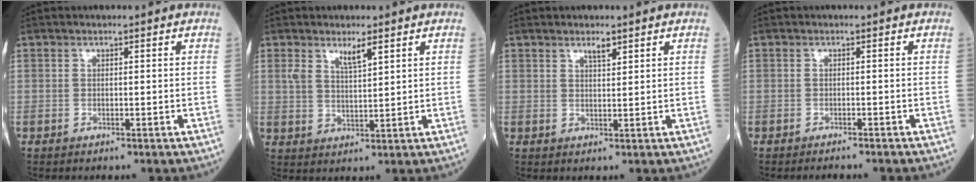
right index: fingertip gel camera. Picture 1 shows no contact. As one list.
[{"total": 3.7, "force": [2.3, 0.8, 2.7], "torque": [-0.056, 0.003, 0.046]}, {"total": 1.9, "force": [1.4, 0.3, 1.3], "torque": [-0.025, -0.001, 0.027]}, {"total": 3.2, "force": [-3.0, 0.1, 1.2], "torque": [-0.015, -0.004, -0.038]}]